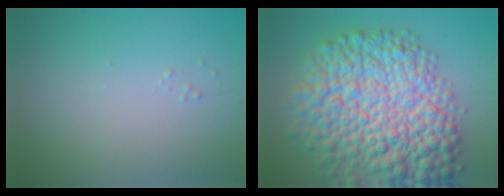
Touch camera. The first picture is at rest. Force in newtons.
{"total": 13.4, "press": 13.4, "slide": 0.4}